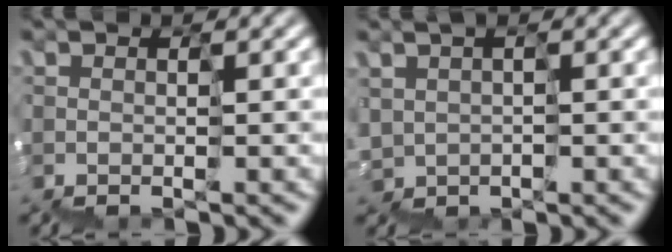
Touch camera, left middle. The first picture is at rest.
{"total": 3.0, "force": [1.9, 0.1, -2.3], "torque": [0.029, 0.010, 0.039]}